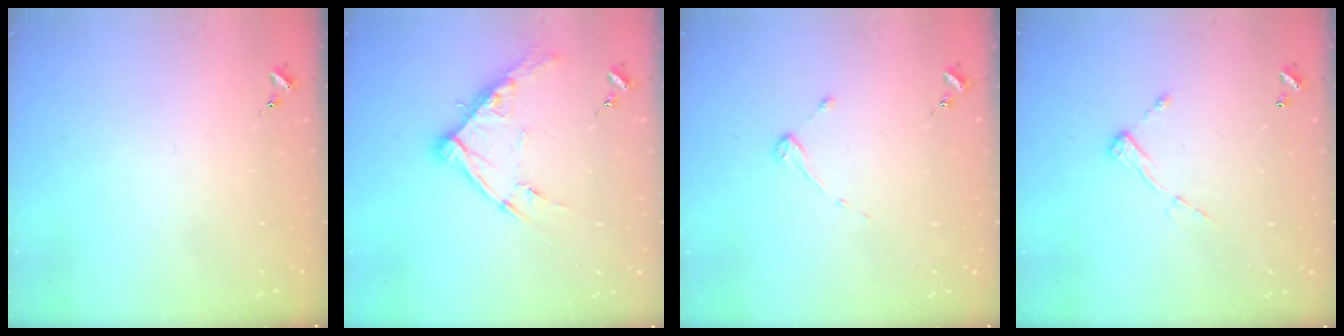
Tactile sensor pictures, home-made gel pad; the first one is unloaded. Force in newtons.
{"total": 12.4, "press": 12.3, "slide": 1.0}
{"total": 2.7, "press": 2.7, "slide": 0.3}
{"total": 6.9, "press": 6.9, "slide": 0.4}